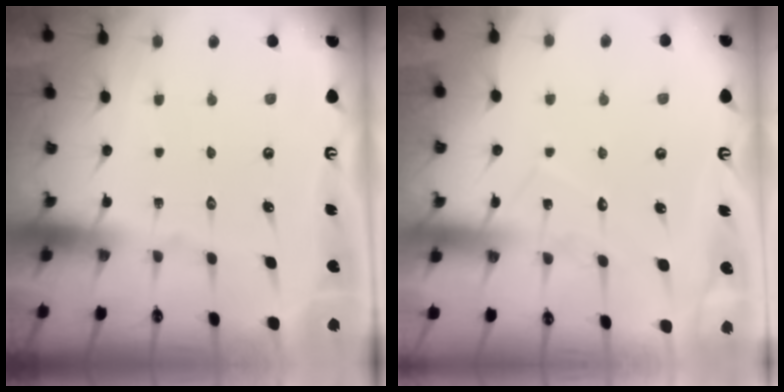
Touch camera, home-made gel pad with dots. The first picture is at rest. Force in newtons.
{"total": 7.1, "press": 7.1, "slide": 0.5}